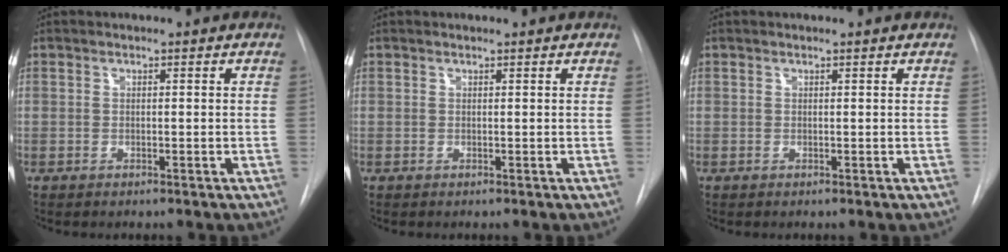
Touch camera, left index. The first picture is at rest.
{"total": 0.9, "force": [0.9, 0.0, 0.1], "torque": [-0.007, 0.008, 0.013]}
{"total": 0.9, "force": [0.9, 0.0, 0.1], "torque": [-0.008, 0.004, 0.010]}